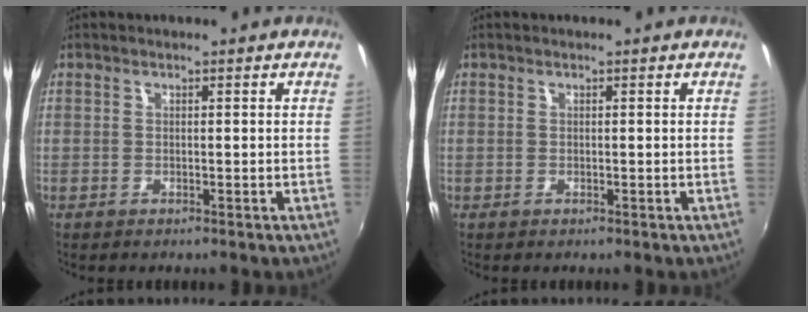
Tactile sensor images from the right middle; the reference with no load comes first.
{"total": 0.0}